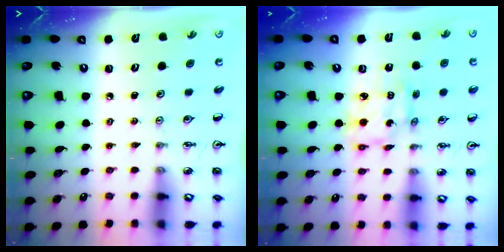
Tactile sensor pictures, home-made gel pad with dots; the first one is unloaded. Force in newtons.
{"total": 6.4, "press": 6.4, "slide": 0.3}